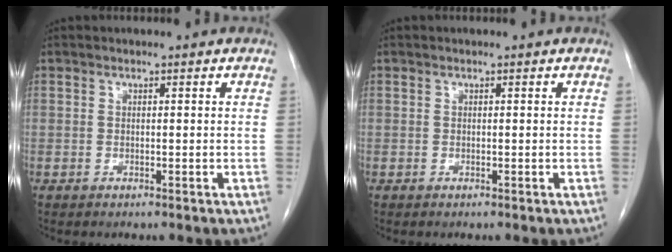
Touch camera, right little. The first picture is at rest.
{"total": 0.0}